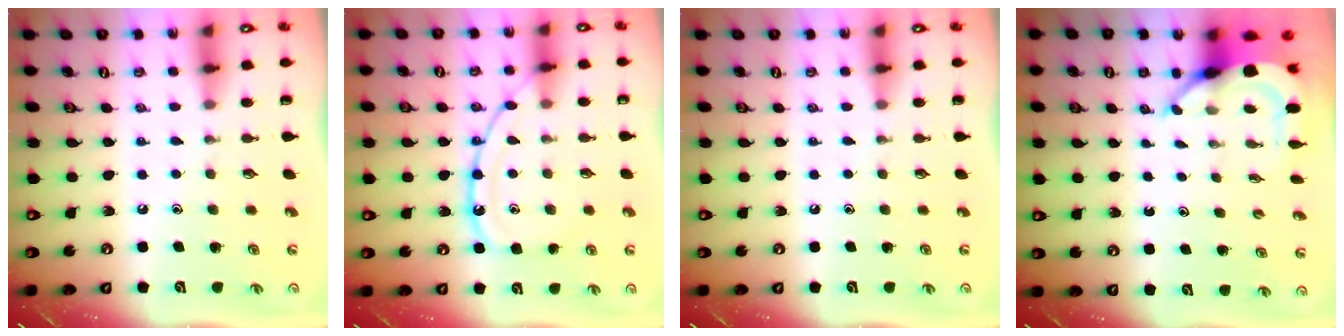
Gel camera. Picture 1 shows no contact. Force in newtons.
{"total": 13.0, "press": 13.0, "slide": 1.2}
{"total": 0.0}
{"total": 6.5, "press": 6.4, "slide": 0.9}